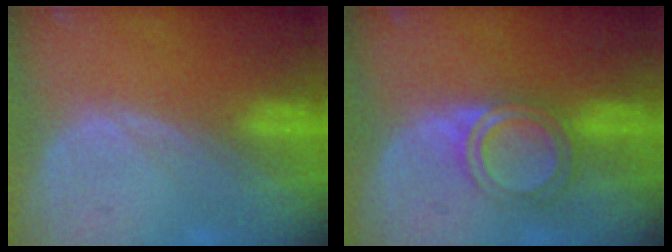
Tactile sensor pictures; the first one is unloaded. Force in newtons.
{"total": 4.6, "press": 4.6, "slide": 0.7}